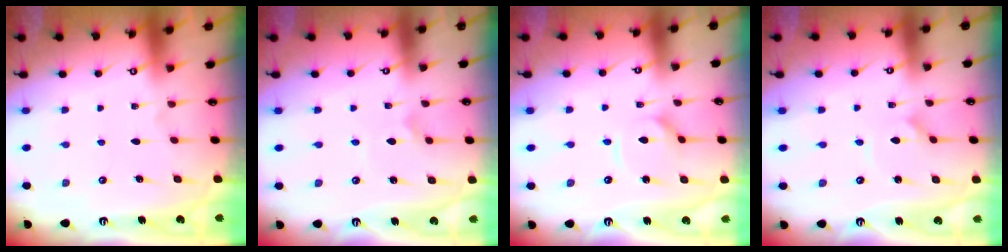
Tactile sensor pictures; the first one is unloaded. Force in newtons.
{"total": 2.5, "press": 2.4, "slide": 0.5}
{"total": 5.4, "press": 5.4, "slide": 0.4}
{"total": 1.0, "press": 1.0, "slide": 0.2}